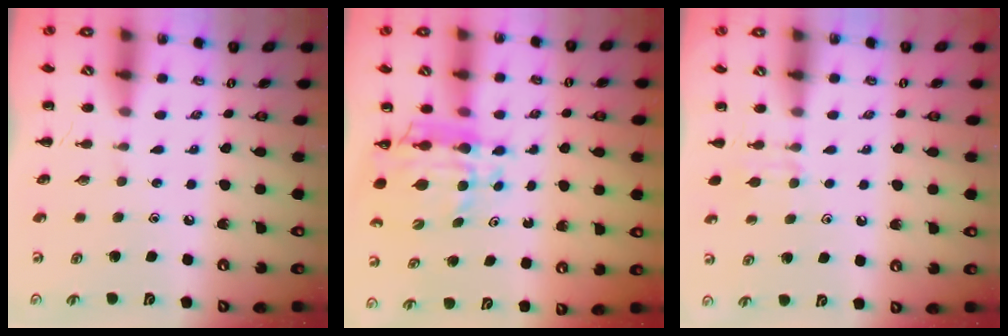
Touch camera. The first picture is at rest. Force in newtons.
{"total": 9.2, "press": 8.6, "slide": 3.2}
{"total": 4.4, "press": 4.2, "slide": 1.4}